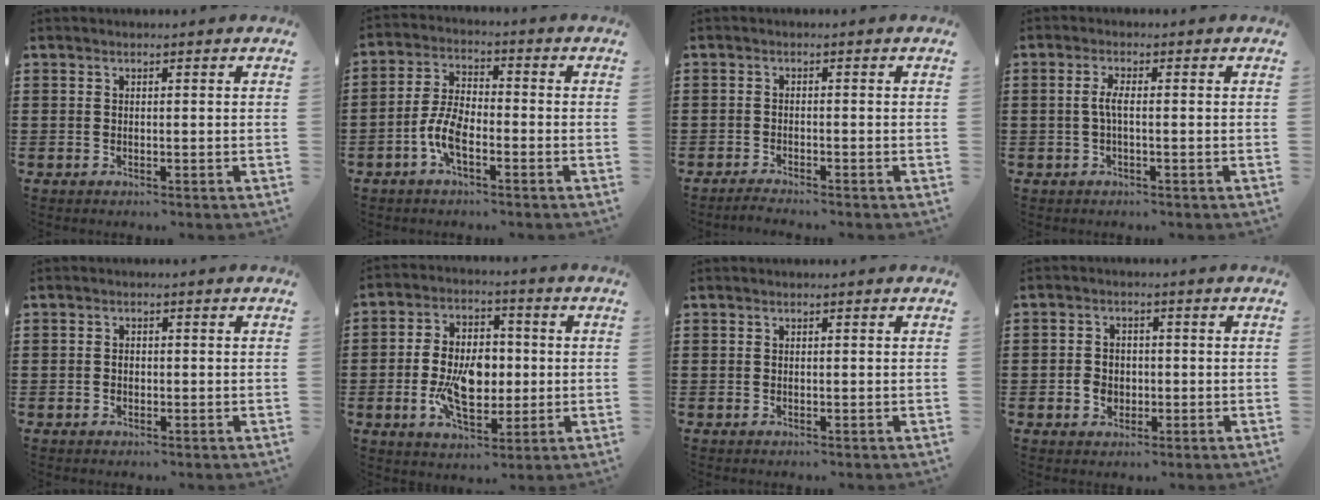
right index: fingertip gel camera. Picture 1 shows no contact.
{"total": 6.5, "force": [-2.7, 2.8, 5.2], "torque": [-0.129, -0.002, -0.059]}
{"total": 1.4, "force": [-1.4, -0.2, 0.2], "torque": [-0.007, -0.001, -0.026]}
{"total": 2.5, "force": [-0.4, 0.5, 2.4], "torque": [-0.060, -0.003, -0.014]}
{"total": 1.0, "force": [-0.2, 0.6, 0.7], "torque": [-0.017, 0.000, -0.003]}
{"total": 10.1, "force": [-1.2, 6.1, 7.9], "torque": [-0.151, 0.006, -0.026]}
{"total": 0.0}
{"total": 3.1, "force": [-0.7, 2.6, 1.6], "torque": [-0.045, 0.002, -0.017]}